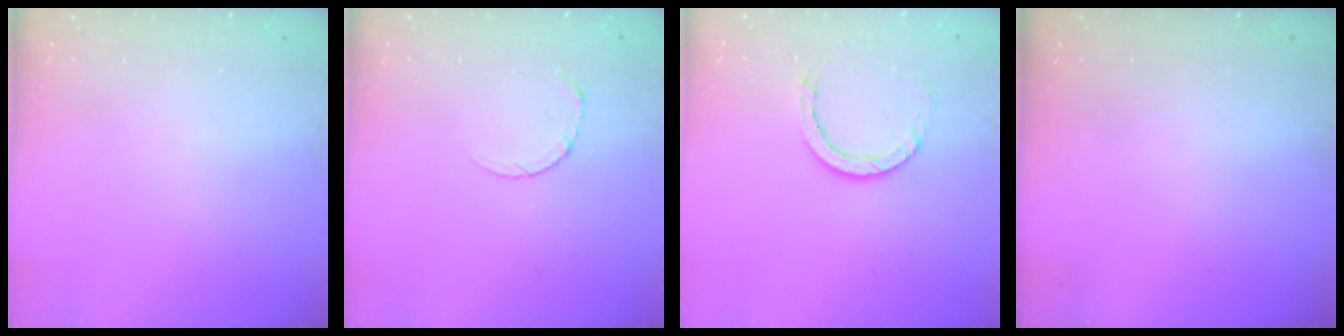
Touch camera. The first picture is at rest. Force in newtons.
{"total": 3.9, "press": 3.9, "slide": 0.3}
{"total": 7.0, "press": 6.9, "slide": 0.9}
{"total": 0.0}